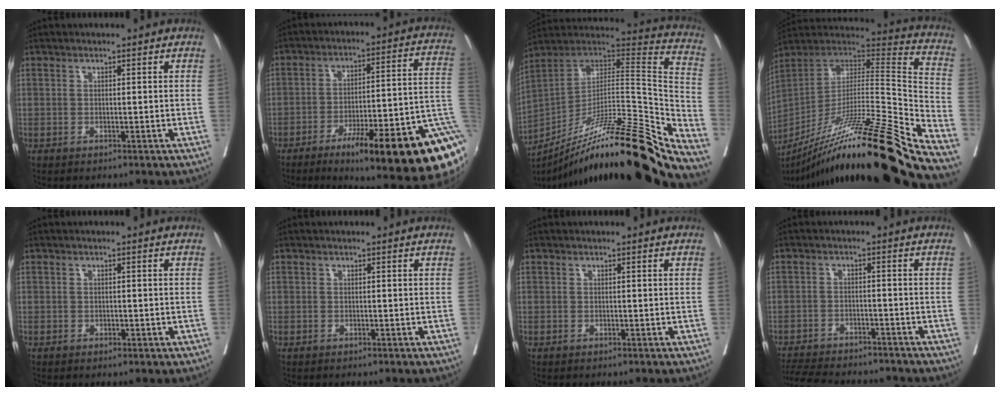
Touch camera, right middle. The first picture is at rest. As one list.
[{"total": 25.3, "force": [-11.7, 4.4, 22.0], "torque": [-0.188, 0.022, -0.166]}, {"total": 33.7, "force": [-25.0, 1.6, 22.6], "torque": [-0.258, -0.025, -0.392]}, {"total": 36.2, "force": [-24.8, 1.4, 26.4], "torque": [-0.368, -0.053, -0.403]}, {"total": 1.0, "force": [-0.3, 0.7, 0.7], "torque": [-0.013, -0.001, -0.001]}, {"total": 0.0}, {"total": 0.0}, {"total": 13.2, "force": [-12.0, 2.8, 4.6], "torque": [-0.095, -0.005, -0.171]}]